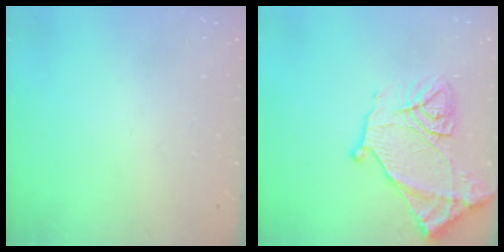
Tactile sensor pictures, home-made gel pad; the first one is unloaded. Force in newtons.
{"total": 14.6, "press": 14.6, "slide": 1.0}